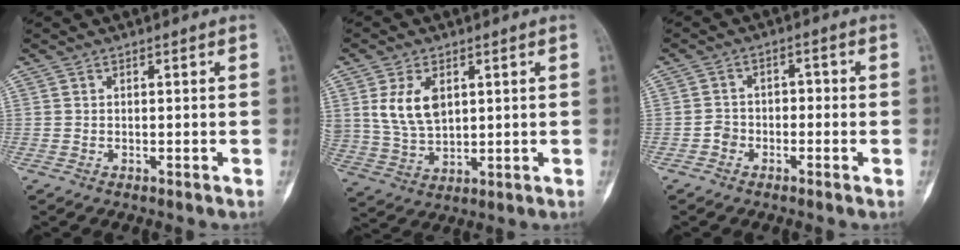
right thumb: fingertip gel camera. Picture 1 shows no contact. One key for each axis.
{"total": 8.7, "fx": 2.8, "fy": 5.4, "fz": 6.3, "tx": -0.112, "ty": -0.010, "tz": 0.067}
{"total": 3.2, "fx": -1.5, "fy": 2.6, "fz": 1.1, "tx": 0.006, "ty": 0.023, "tz": -0.035}